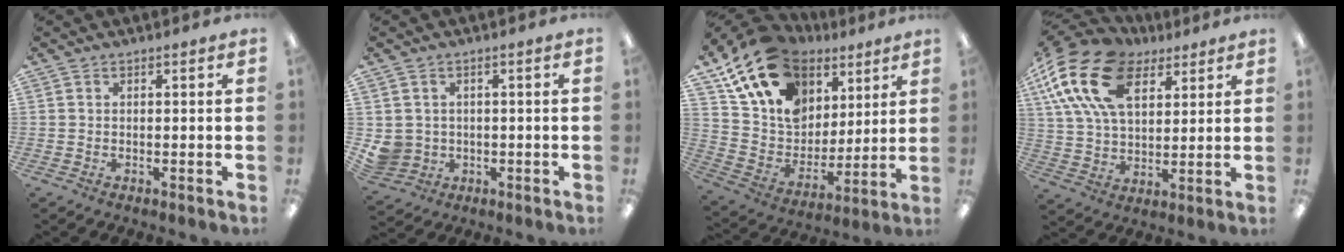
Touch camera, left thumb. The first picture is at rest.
{"total": 4.4, "force": [-0.1, 4.3, 0.7], "torque": [-0.029, -0.001, -0.001]}
{"total": 18.1, "force": [11.5, 11.9, 7.2], "torque": [-0.147, -0.067, 0.214]}
{"total": 20.1, "force": [9.8, 12.1, 12.7], "torque": [-0.274, -0.034, 0.176]}